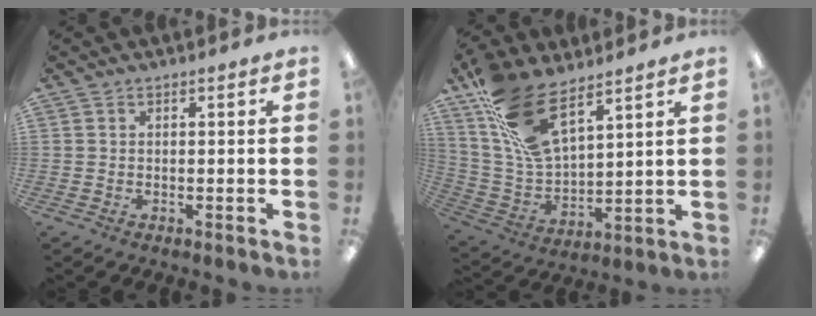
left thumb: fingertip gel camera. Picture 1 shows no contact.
{"total": 17.0, "force": [11.2, 7.6, 10.2], "torque": [-0.230, -0.050, 0.209]}